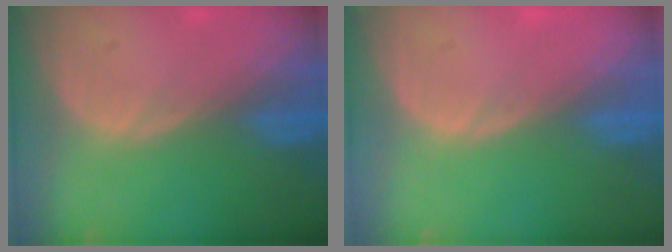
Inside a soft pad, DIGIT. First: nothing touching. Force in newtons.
{"total": 0.0}